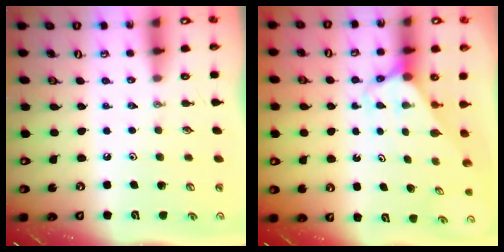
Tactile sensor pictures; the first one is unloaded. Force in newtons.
{"total": 2.8, "press": 2.8, "slide": 0.2}